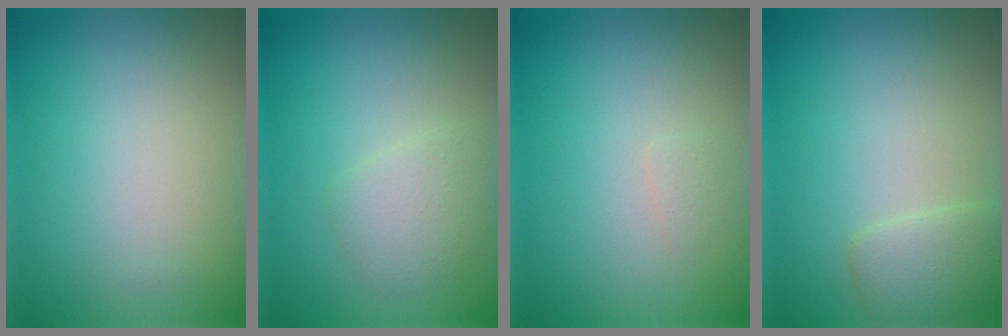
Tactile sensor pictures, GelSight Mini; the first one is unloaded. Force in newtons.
{"total": 2.2, "press": 2.2, "slide": 0.0}
{"total": 0.6, "press": 0.6, "slide": 0.0}
{"total": 2.1, "press": 2.1, "slide": 0.1}